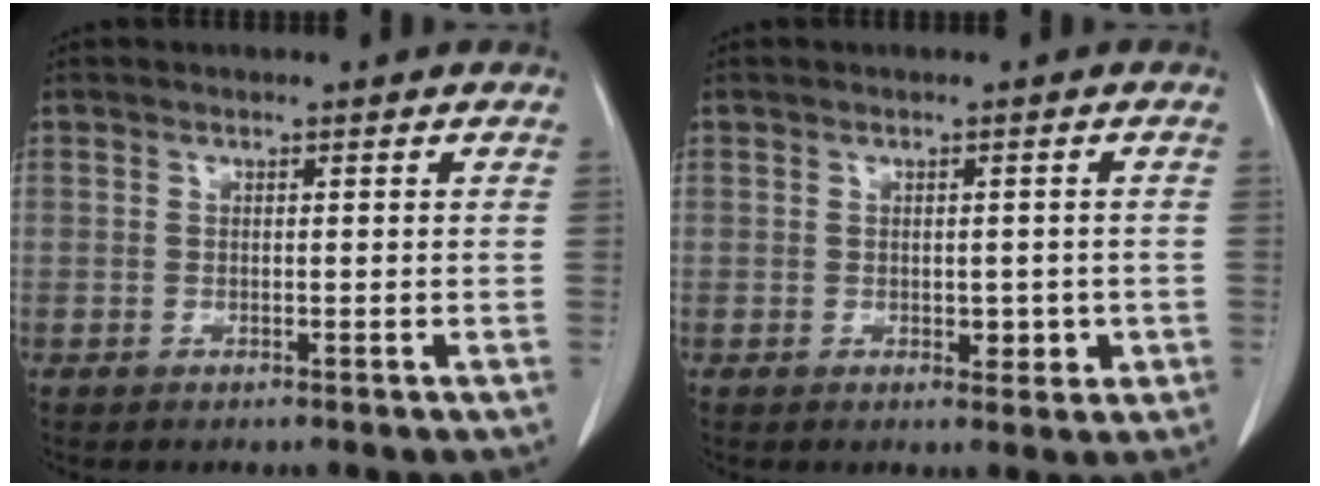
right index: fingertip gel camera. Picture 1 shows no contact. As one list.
[{"total": 2.9, "force": [-0.7, 1.8, 2.2], "torque": [-0.020, 0.004, -0.001]}]